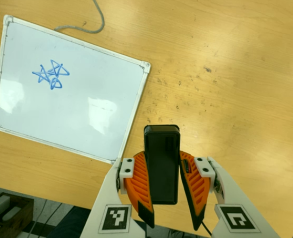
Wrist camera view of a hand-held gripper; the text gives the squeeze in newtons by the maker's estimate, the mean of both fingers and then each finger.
{"total": 10.1, "left": 8.1, "right": 12.1}